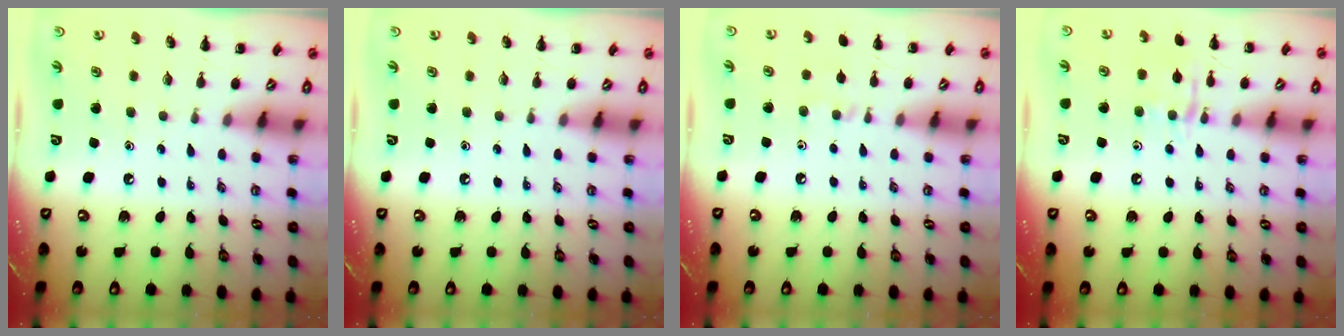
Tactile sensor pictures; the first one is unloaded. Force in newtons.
{"total": 0.0}
{"total": 2.9, "press": 2.7, "slide": 1.0}
{"total": 8.6, "press": 8.6, "slide": 0.5}